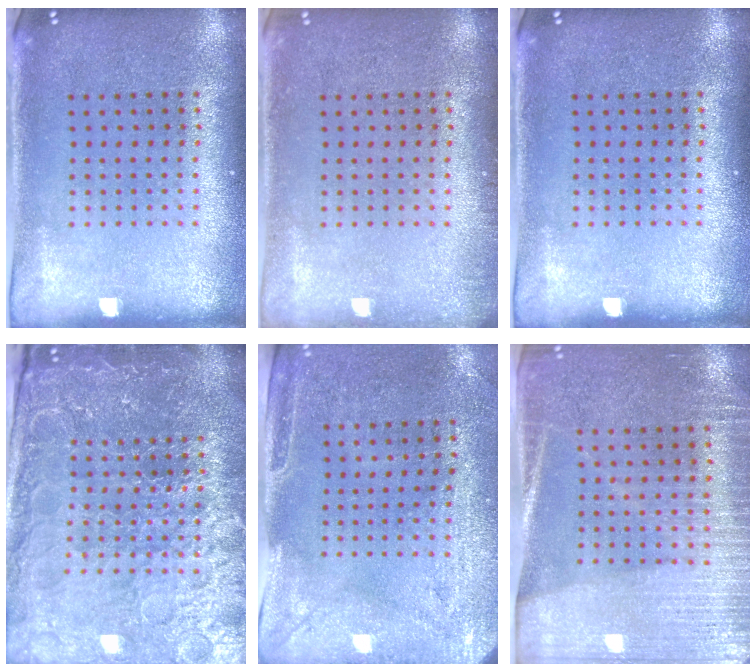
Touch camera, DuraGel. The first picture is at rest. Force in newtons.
{"total": 0.8, "press": 0.8, "slide": 0.0}
{"total": 0.0}
{"total": 5.2, "press": 4.8, "slide": 2.0}
{"total": 3.0, "press": 2.3, "slide": 1.8}
{"total": 3.3, "press": 2.9, "slide": 1.4}